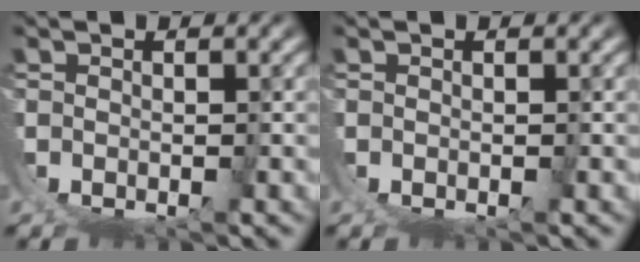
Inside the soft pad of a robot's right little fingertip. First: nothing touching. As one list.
[{"total": 0.0}]